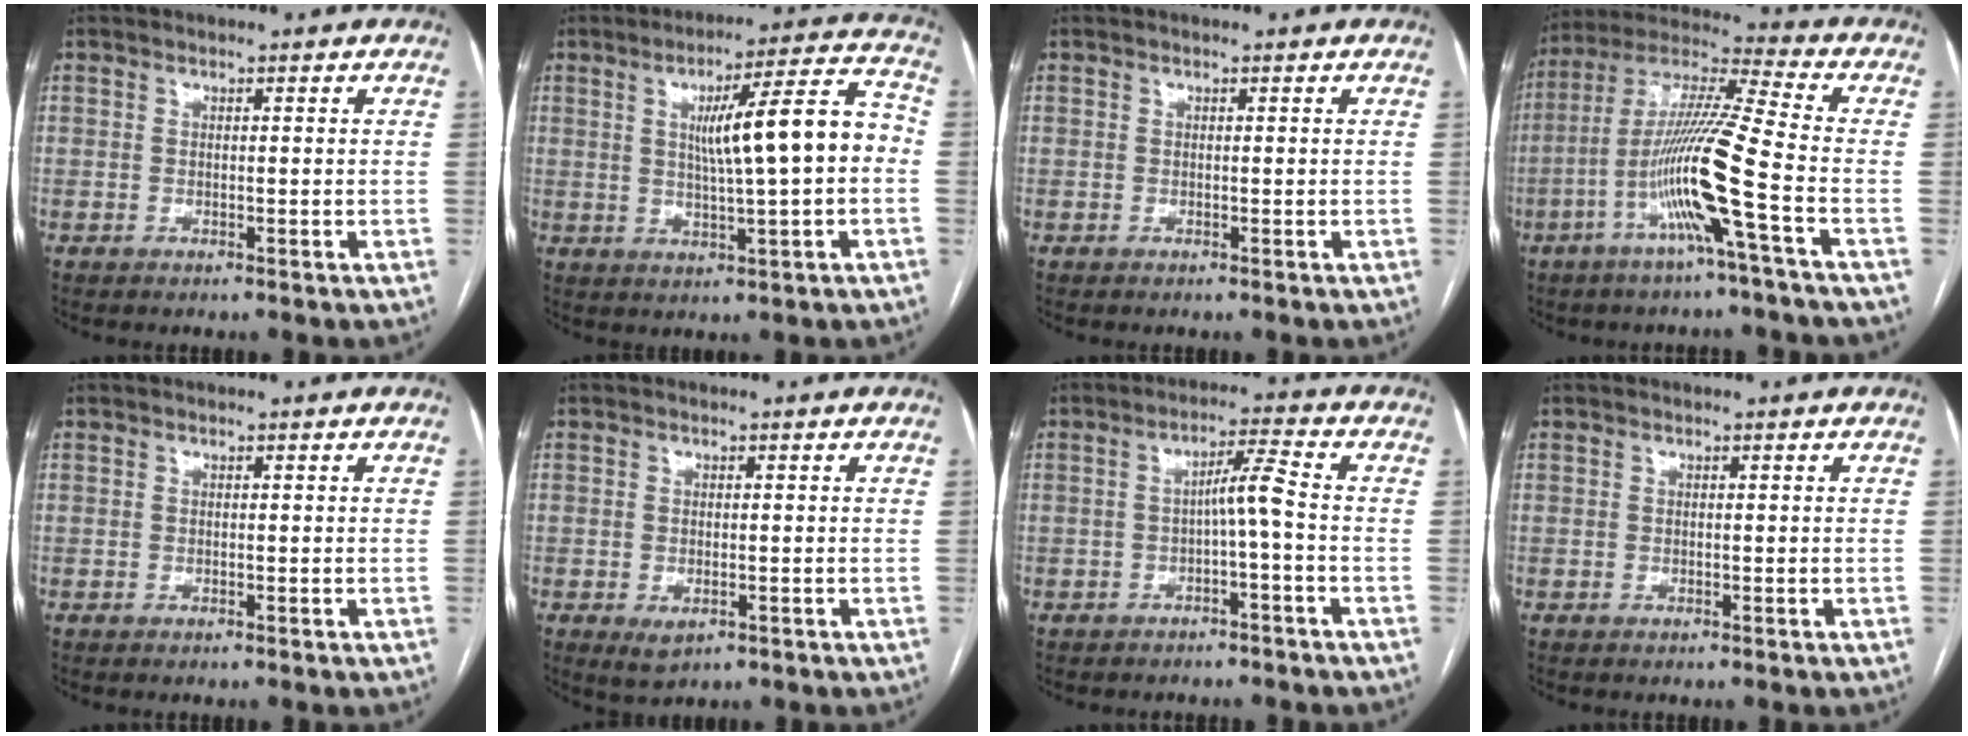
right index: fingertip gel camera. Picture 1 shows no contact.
{"total": 12.5, "force": [0.5, 1.0, 12.5], "torque": [-0.183, 0.025, 0.009]}
{"total": 0.0}
{"total": 14.3, "force": [-4.9, -1.5, 13.4], "torque": [-0.262, 0.000, -0.101]}
{"total": 0.0}
{"total": 2.5, "force": [-0.9, 1.4, 1.8], "torque": [-0.026, -0.004, -0.002]}
{"total": 4.2, "force": [-1.0, -0.2, 4.1], "torque": [-0.068, 0.015, -0.015]}
{"total": 0.0}